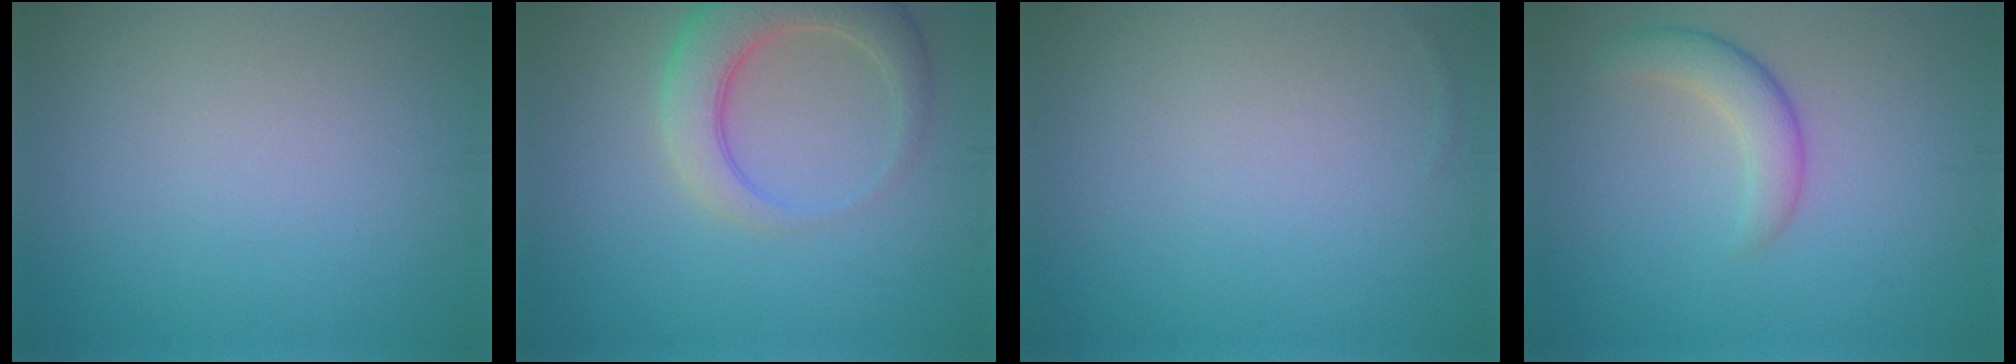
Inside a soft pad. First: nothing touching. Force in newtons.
{"total": 5.5, "press": 5.5, "slide": 0.5}
{"total": 0.0}
{"total": 3.0, "press": 3.0, "slide": 0.1}